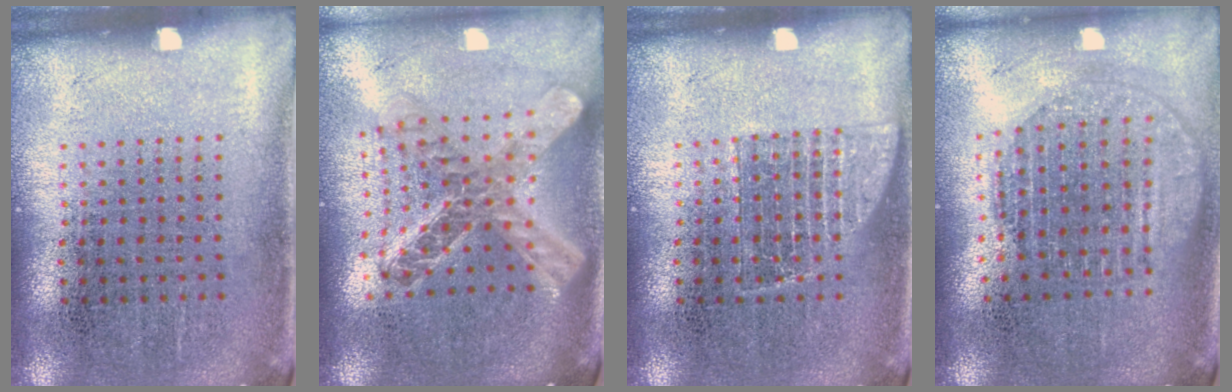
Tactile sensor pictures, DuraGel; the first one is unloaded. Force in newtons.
{"total": 2.4, "press": 1.9, "slide": 1.4}
{"total": 1.8, "press": 1.7, "slide": 0.5}
{"total": 1.9, "press": 1.5, "slide": 1.0}